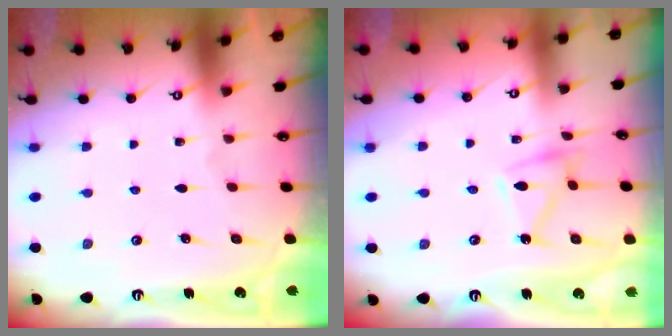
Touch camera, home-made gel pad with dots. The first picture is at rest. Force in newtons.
{"total": 8.7, "press": 8.7, "slide": 0.3}